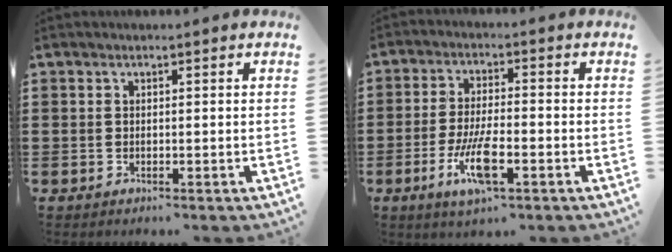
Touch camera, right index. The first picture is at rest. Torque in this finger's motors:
{"motor_torque": [2.14, 0.00, 0.46, 0.12]}